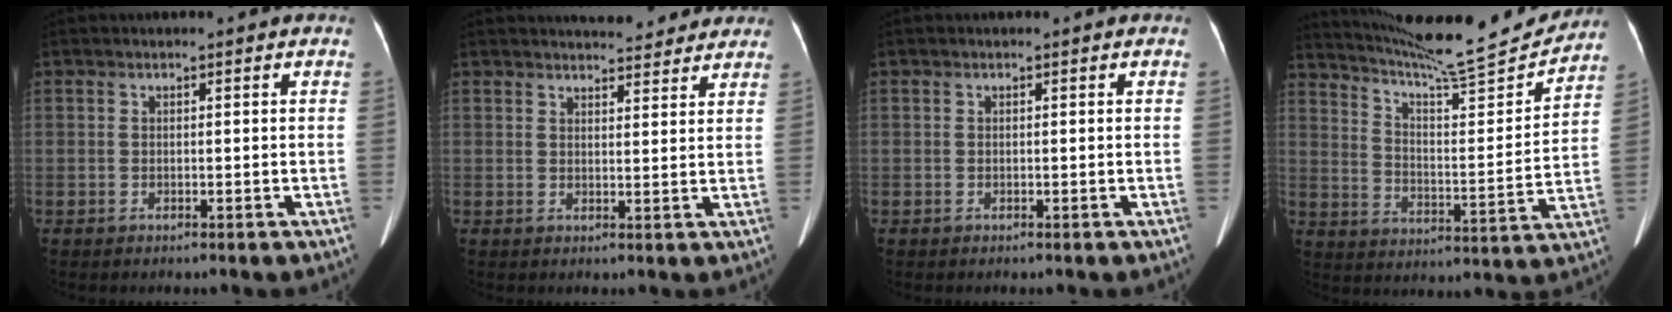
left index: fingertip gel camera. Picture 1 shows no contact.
{"total": 7.8, "force": [7.3, 1.8, 2.0], "torque": [-0.018, 0.006, 0.081]}
{"total": 0.0}
{"total": 18.5, "force": [17.6, 0.0, 5.7], "torque": [-0.102, -0.041, 0.259]}